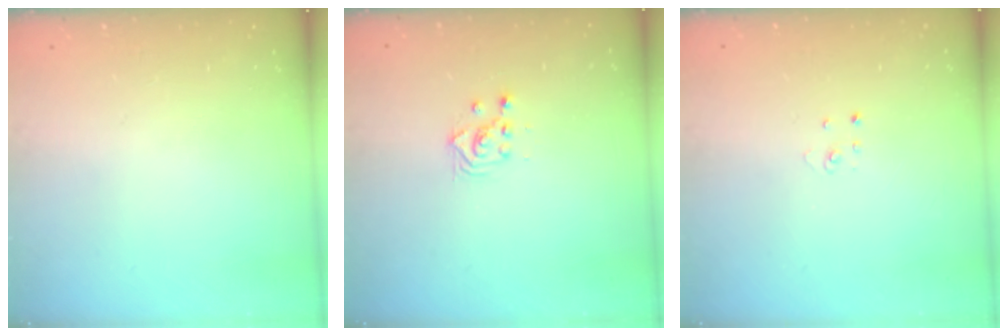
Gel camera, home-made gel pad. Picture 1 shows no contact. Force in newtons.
{"total": 2.3, "press": 2.3, "slide": 0.1}
{"total": 1.9, "press": 1.9, "slide": 0.2}